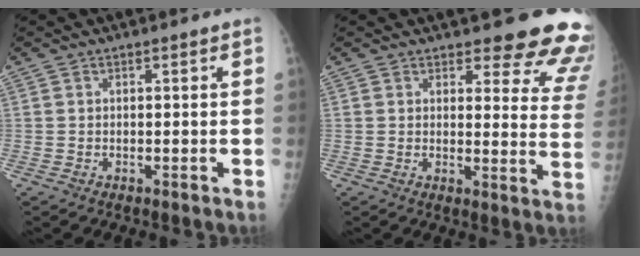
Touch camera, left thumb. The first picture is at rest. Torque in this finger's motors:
{"motor_torque": [2.24, -1.67, 0.73, -0.85, 0.07]}